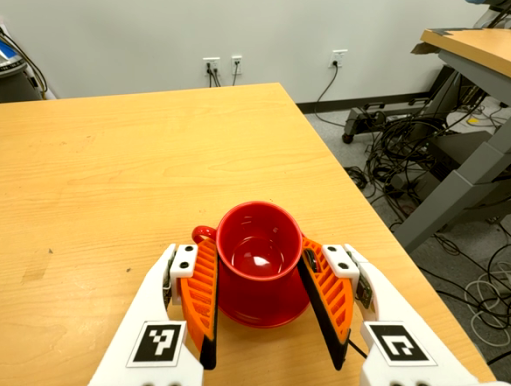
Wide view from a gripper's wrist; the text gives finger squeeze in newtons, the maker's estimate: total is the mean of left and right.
{"total": 3.2, "left": 2.8, "right": 3.6}